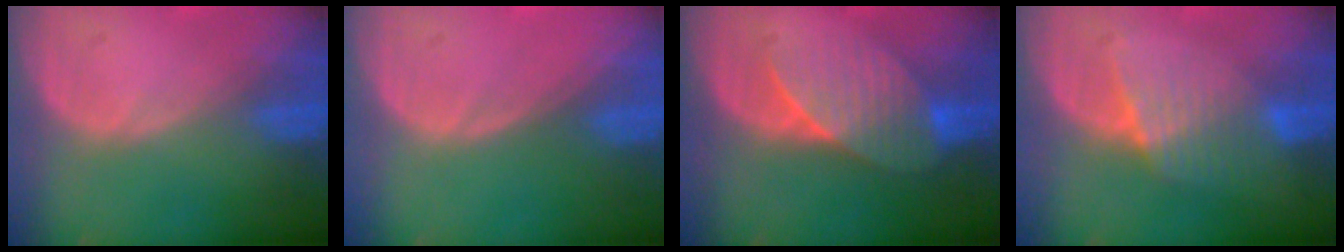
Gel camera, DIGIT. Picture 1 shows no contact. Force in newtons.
{"total": 0.0}
{"total": 7.5, "press": 7.0, "slide": 2.7}
{"total": 6.5, "press": 5.7, "slide": 3.2}